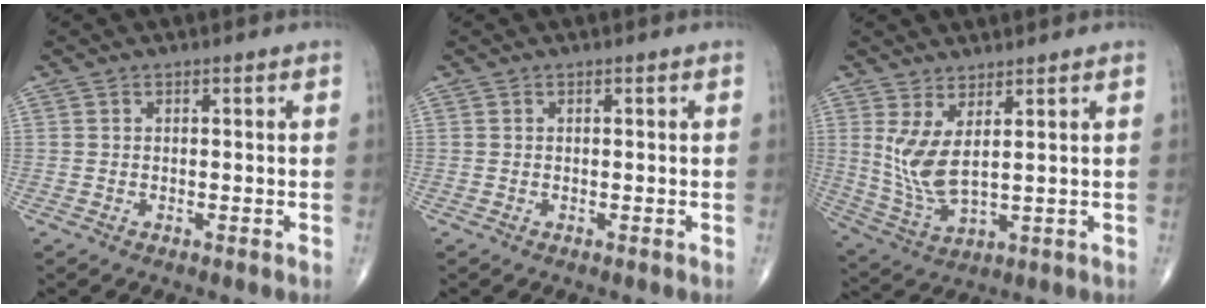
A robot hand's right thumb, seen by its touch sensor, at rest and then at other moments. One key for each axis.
{"total": 0.0}
{"total": 8.2, "fx": 2.5, "fy": 2.7, "fz": 7.3, "tx": -0.166, "ty": -0.031, "tz": 0.063}